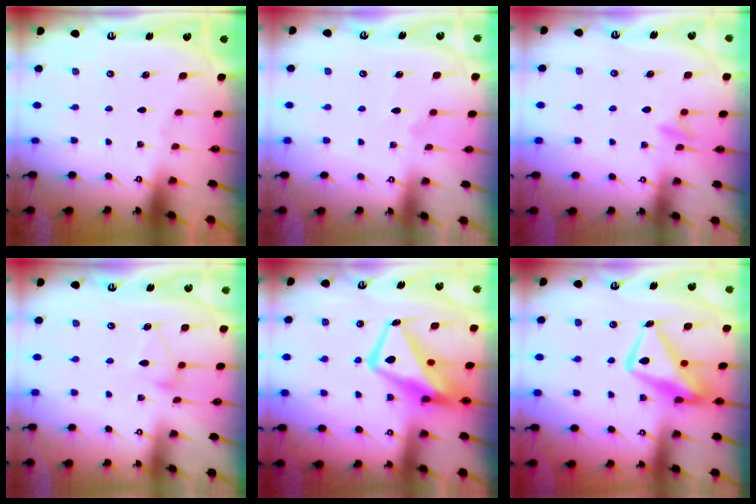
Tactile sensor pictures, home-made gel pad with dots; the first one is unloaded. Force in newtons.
{"total": 7.1, "press": 7.1, "slide": 0.3}
{"total": 5.5, "press": 5.5, "slide": 1.0}
{"total": 8.1, "press": 8.1, "slide": 0.3}
{"total": 13.9, "press": 13.8, "slide": 2.2}
{"total": 15.2, "press": 15.1, "slide": 1.4}